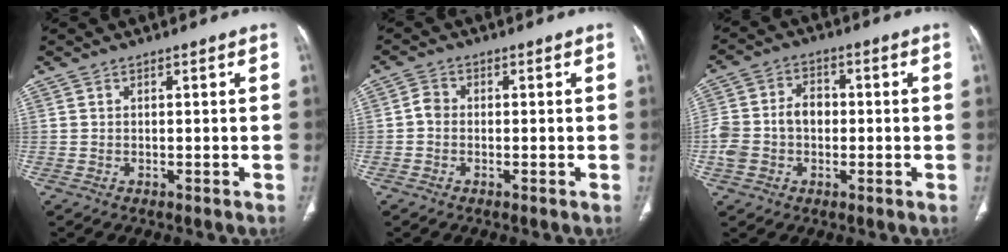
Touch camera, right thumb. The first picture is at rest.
{"total": 2.2, "force": [-0.4, 1.8, 1.2], "torque": [-0.017, 0.005, -0.015]}
{"total": 9.2, "force": [-0.9, 6.9, 6.1], "torque": [-0.113, 0.030, -0.019]}